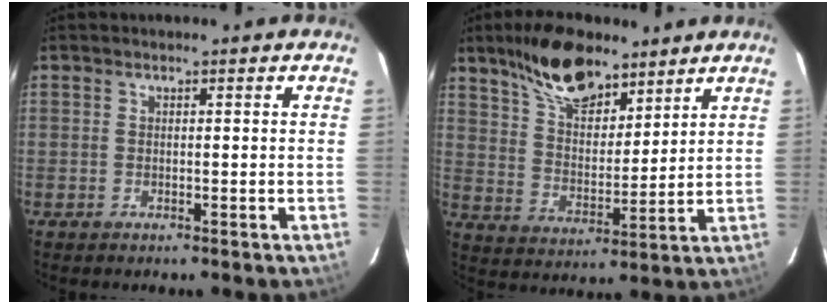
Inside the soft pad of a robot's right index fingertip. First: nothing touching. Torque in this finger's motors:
{"motor_torque": [0.43, 0.38, 0.61, 0.11]}